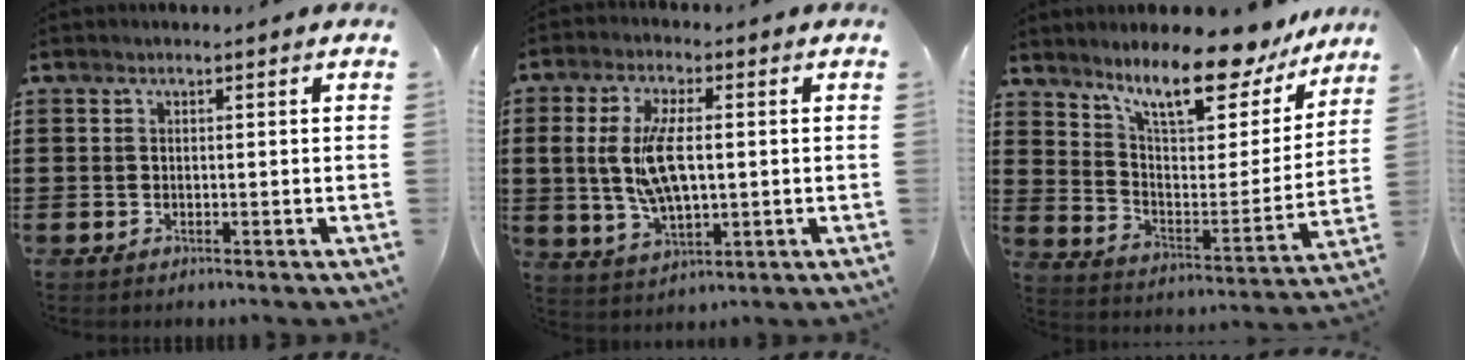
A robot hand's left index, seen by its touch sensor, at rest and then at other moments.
{"total": 9.7, "force": [0.7, 4.5, 8.6], "torque": [-0.188, 0.005, 0.008]}
{"total": 11.7, "force": [9.7, 2.1, 6.1], "torque": [-0.124, -0.067, 0.164]}